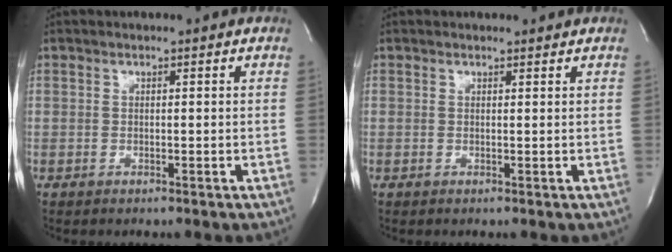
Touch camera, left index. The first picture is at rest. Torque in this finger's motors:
{"motor_torque": [-0.04, 0.06, -0.02, 0.02]}